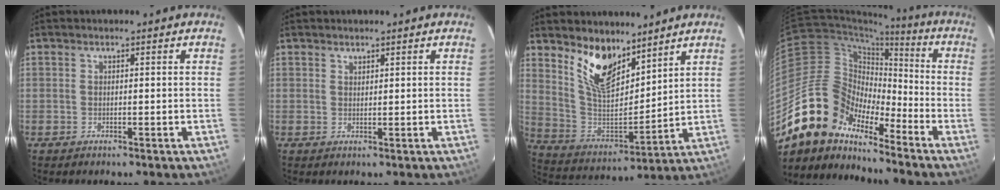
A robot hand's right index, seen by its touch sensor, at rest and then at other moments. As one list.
[{"total": 0.8, "force": [0.8, 0.4, 0.1], "torque": [-0.002, 0.001, 0.015]}, {"total": 13.3, "force": [9.4, 5.6, 7.5], "torque": [-0.147, -0.011, 0.188]}, {"total": 15.4, "force": [-12.9, 6.2, 5.7], "torque": [-0.097, 0.012, -0.250]}]